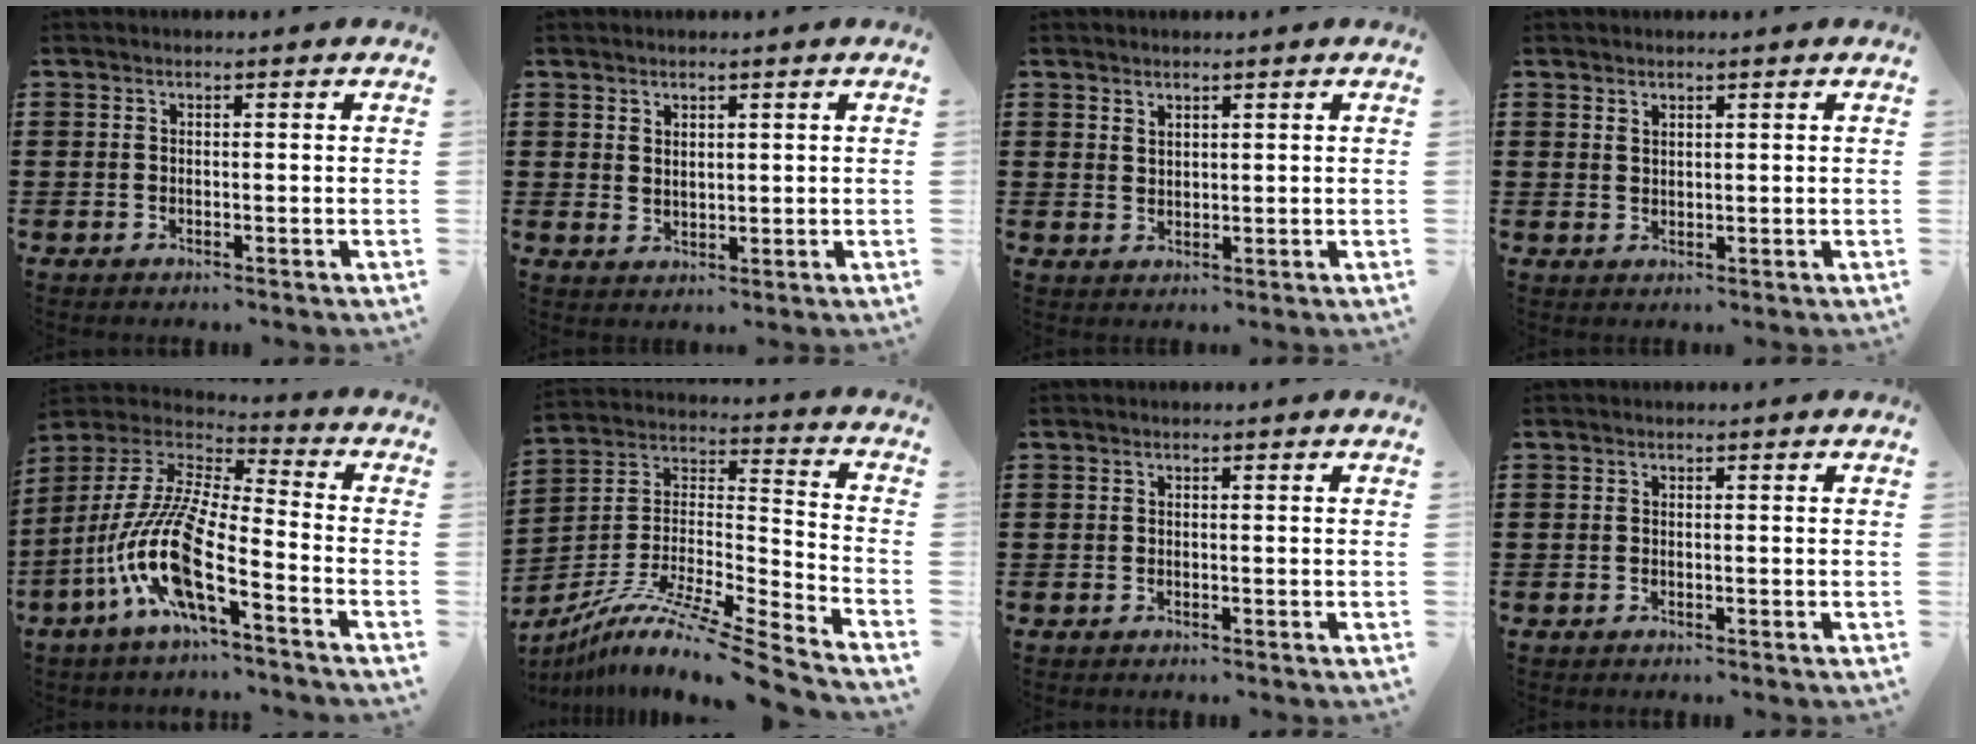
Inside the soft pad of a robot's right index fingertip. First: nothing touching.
{"total": 2.0, "force": [1.7, 0.9, 0.2], "torque": [-0.007, 0.003, 0.035]}
{"total": 1.8, "force": [1.6, 0.7, 0.0], "torque": [-0.003, 0.004, 0.032]}
{"total": 1.5, "force": [1.3, 0.6, 0.2], "torque": [-0.005, 0.003, 0.026]}
{"total": 12.9, "force": [-6.7, 2.5, 10.8], "torque": [-0.251, -0.022, -0.143]}
{"total": 10.7, "force": [-8.8, -0.1, 6.1], "torque": [-0.109, -0.002, -0.174]}
{"total": 0.0}
{"total": 0.0}